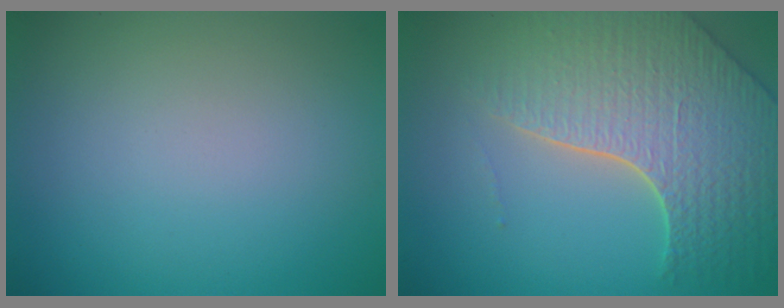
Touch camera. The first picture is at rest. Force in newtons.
{"total": 7.0, "press": 5.6, "slide": 4.2}